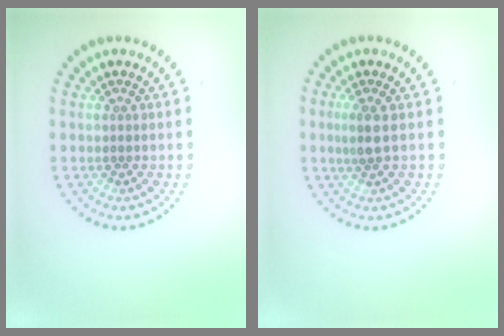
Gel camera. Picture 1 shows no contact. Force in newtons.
{"total": 1.8, "press": 1.5, "slide": 1.0}